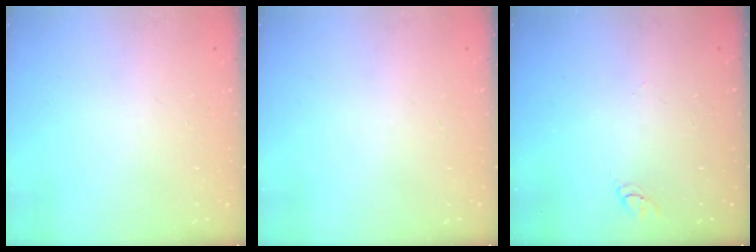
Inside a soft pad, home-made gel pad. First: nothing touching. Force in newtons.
{"total": 0.0}
{"total": 2.9, "press": 2.8, "slide": 0.3}